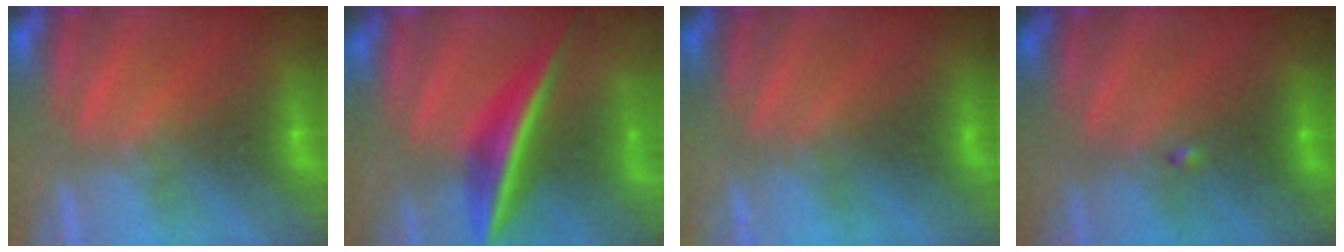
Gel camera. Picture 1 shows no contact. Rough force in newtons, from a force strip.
{"total": 6.3}
{"total": 2.2}
{"total": 1.9}